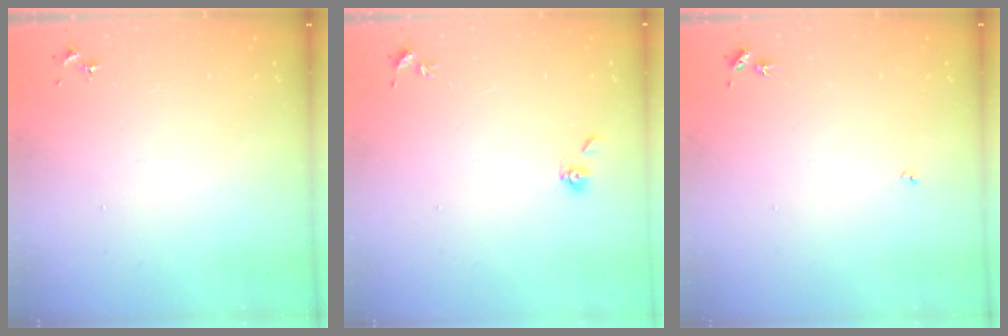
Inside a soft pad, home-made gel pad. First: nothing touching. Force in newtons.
{"total": 5.3, "press": 5.2, "slide": 1.1}
{"total": 3.0, "press": 3.0, "slide": 0.4}